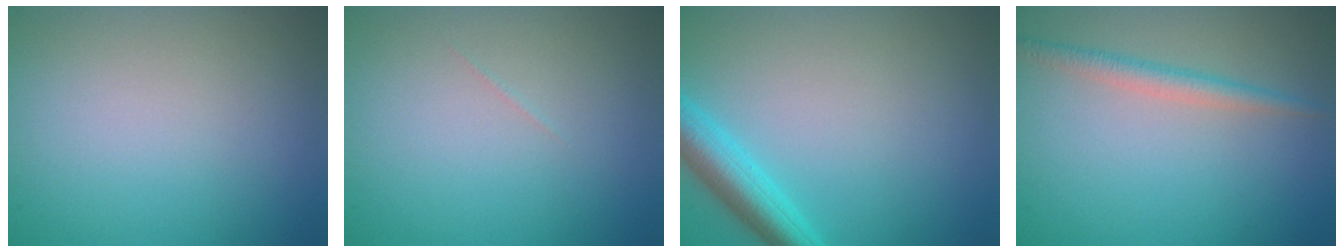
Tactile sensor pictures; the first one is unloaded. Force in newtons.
{"total": 0.0}
{"total": 4.1, "press": 4.1, "slide": 0.3}
{"total": 2.1, "press": 2.1, "slide": 0.0}